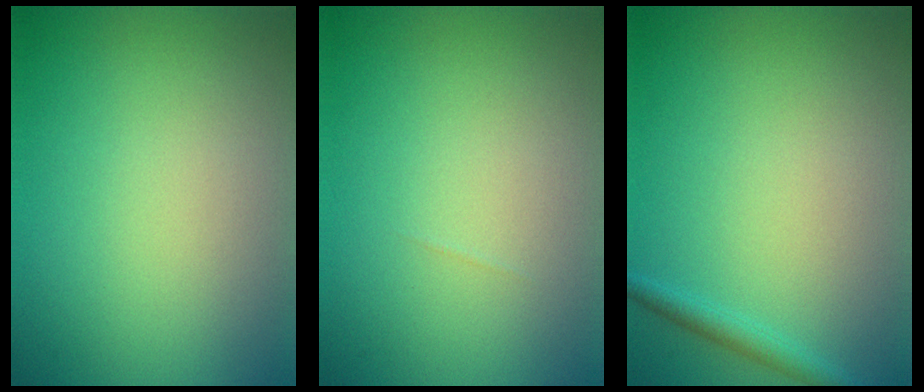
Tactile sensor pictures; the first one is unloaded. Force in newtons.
{"total": 0.0}
{"total": 1.5, "press": 1.4, "slide": 0.1}